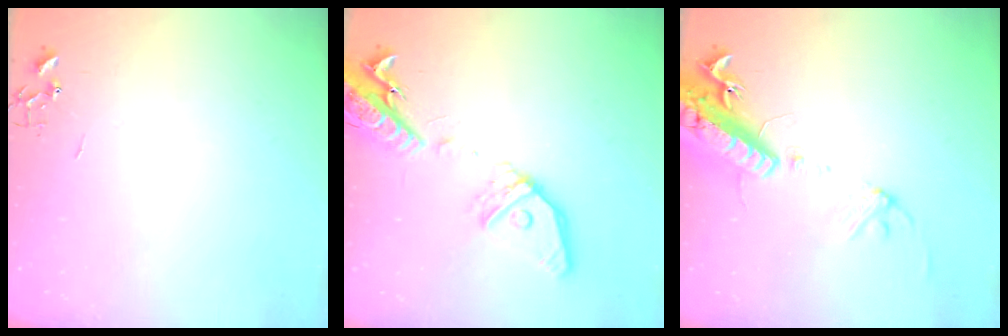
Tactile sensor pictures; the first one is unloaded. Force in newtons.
{"total": 19.6, "press": 19.2, "slide": 4.0}
{"total": 18.2, "press": 17.7, "slide": 4.2}